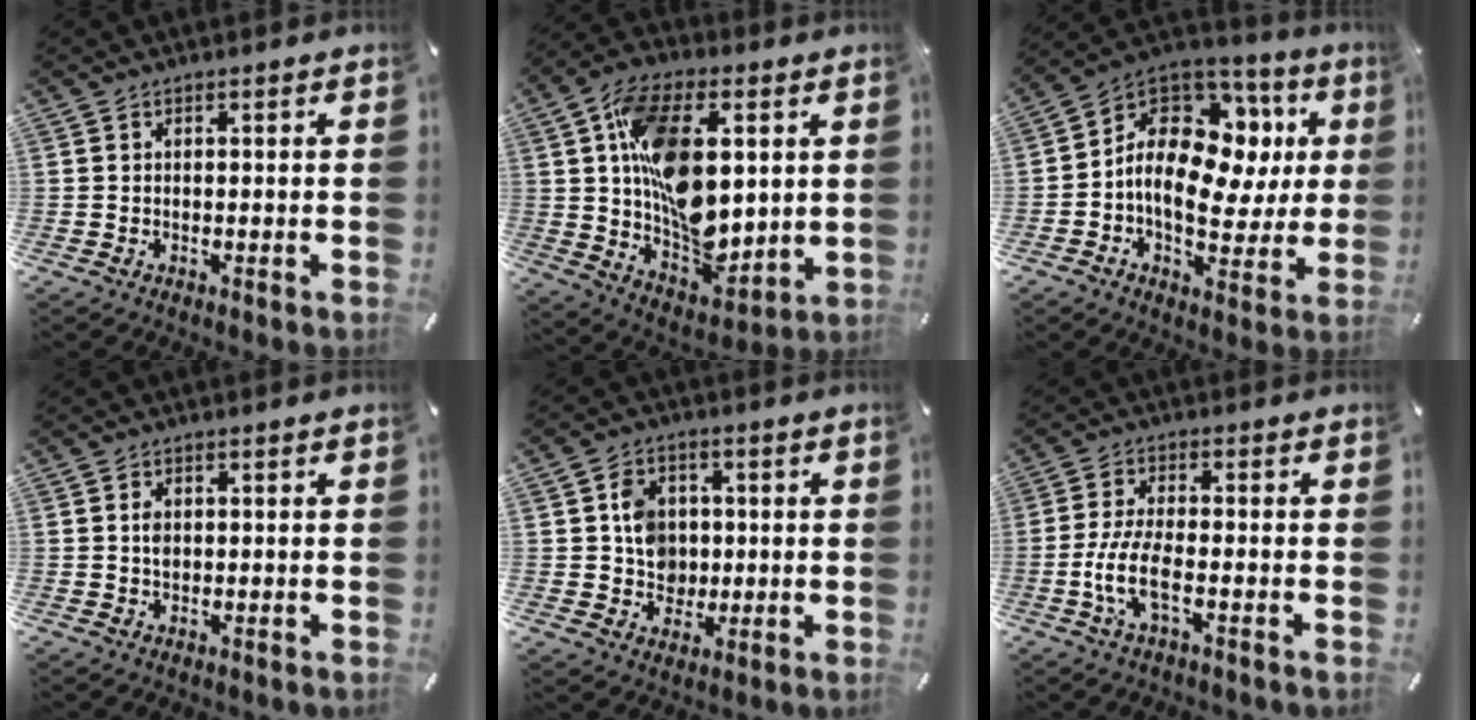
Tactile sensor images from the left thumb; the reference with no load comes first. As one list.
[{"total": 19.0, "force": [3.8, 11.8, 14.4], "torque": [-0.245, -0.003, 0.075]}, {"total": 16.1, "force": [2.4, 10.9, 11.6], "torque": [-0.207, -0.019, 0.038]}, {"total": 2.1, "force": [0.3, 1.5, 1.5], "torque": [-0.025, 0.001, 0.002]}, {"total": 8.2, "force": [0.9, 7.4, 3.4], "torque": [-0.049, 0.010, 0.017]}, {"total": 7.9, "force": [-2.4, 2.6, 7.1], "torque": [-0.156, -0.011, -0.046]}]